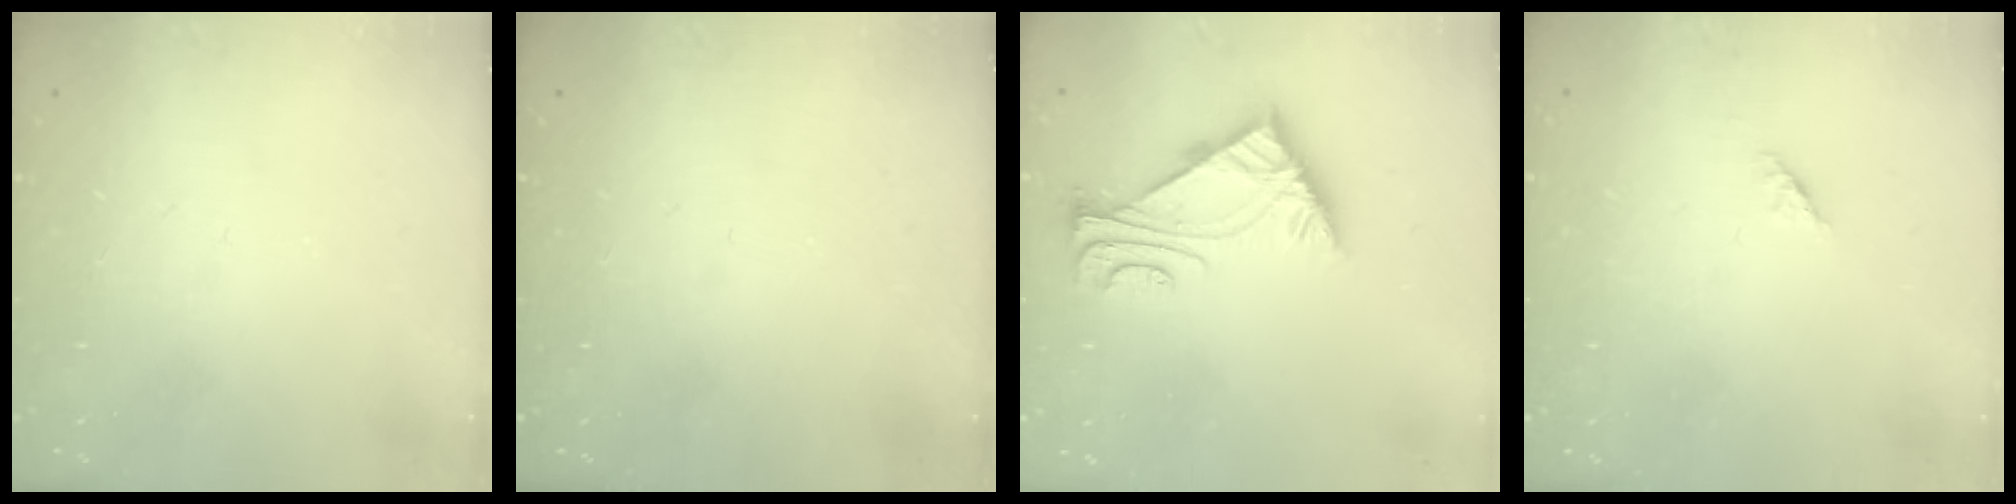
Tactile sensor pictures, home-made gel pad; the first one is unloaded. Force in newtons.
{"total": 0.0}
{"total": 6.0, "press": 5.9, "slide": 1.0}
{"total": 1.4, "press": 1.3, "slide": 0.5}